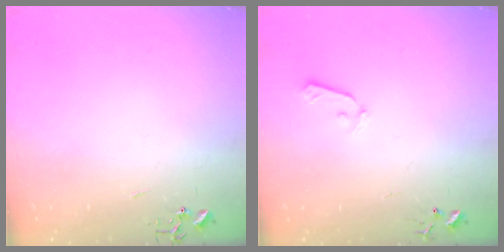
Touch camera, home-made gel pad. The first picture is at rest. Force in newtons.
{"total": 5.8, "press": 5.8, "slide": 0.5}